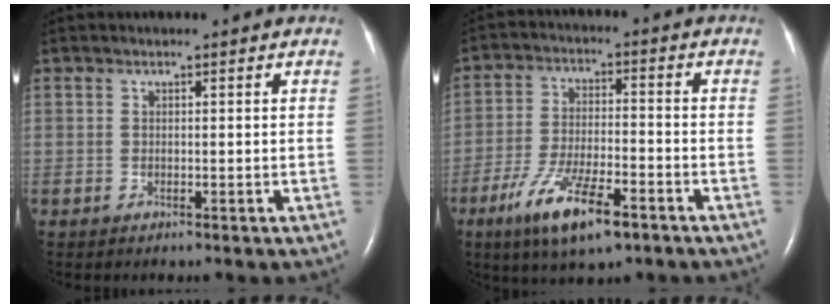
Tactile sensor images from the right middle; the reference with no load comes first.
{"total": 11.2, "force": [-6.5, 2.6, 8.8], "torque": [-0.170, -0.015, -0.111]}